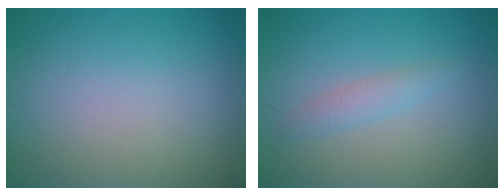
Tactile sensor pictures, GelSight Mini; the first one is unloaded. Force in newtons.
{"total": 1.5, "press": 1.5, "slide": 0.1}